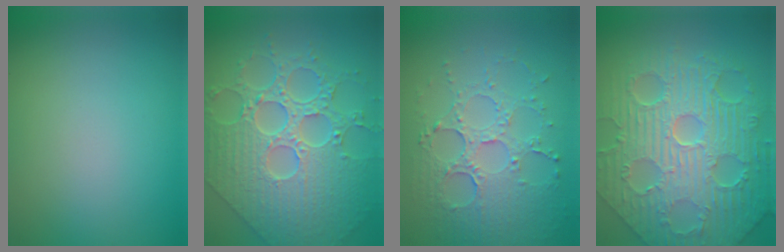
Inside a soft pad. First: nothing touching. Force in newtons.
{"total": 9.4, "press": 7.1, "slide": 6.3}
{"total": 5.4, "press": 3.8, "slide": 3.8}
{"total": 12.0, "press": 8.0, "slide": 8.9}